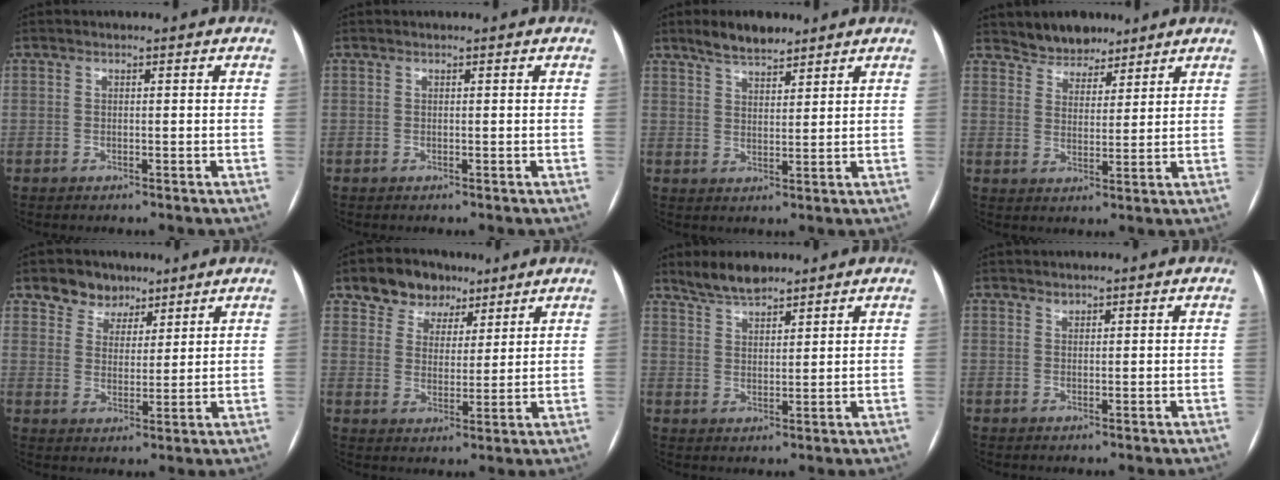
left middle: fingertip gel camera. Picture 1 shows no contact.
{"total": 0.0}
{"total": 5.9, "force": [4.9, 1.8, 2.8], "torque": [-0.055, 0.009, 0.088]}
{"total": 5.8, "force": [5.0, 2.7, 0.9], "torque": [-0.014, 0.009, 0.089]}
{"total": 6.2, "force": [4.5, 4.1, 1.0], "torque": [-0.017, 0.010, 0.078]}
{"total": 8.1, "force": [5.7, 5.5, 1.8], "torque": [-0.029, 0.023, 0.099]}
{"total": 5.4, "force": [4.8, 1.4, 2.0], "torque": [-0.046, 0.008, 0.093]}
{"total": 0.7, "force": [0.7, 0.3, 0.1], "torque": [0.000, -0.003, 0.009]}